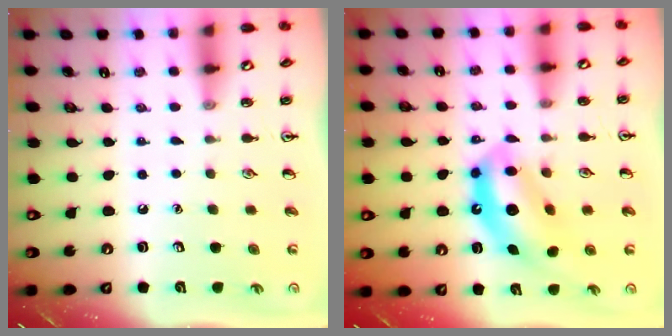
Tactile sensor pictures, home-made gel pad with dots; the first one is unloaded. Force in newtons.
{"total": 11.1, "press": 10.5, "slide": 3.6}